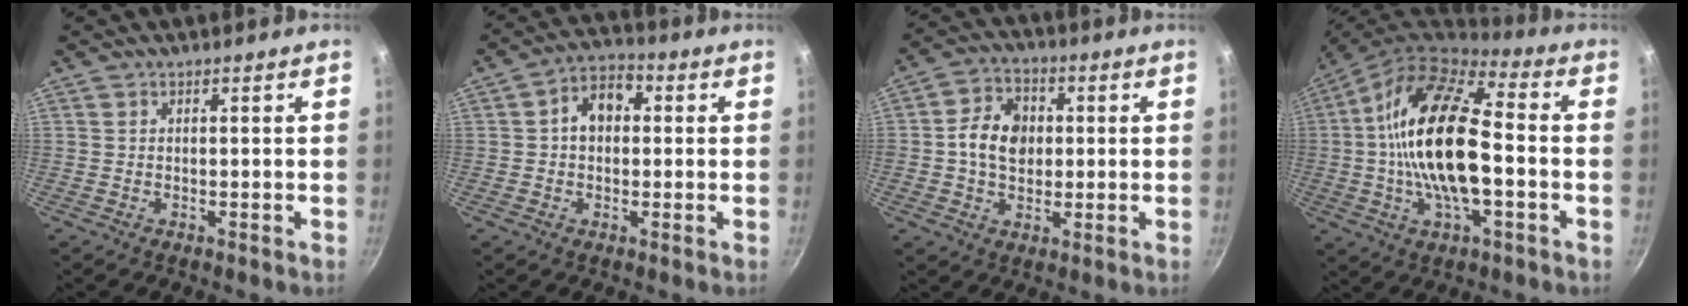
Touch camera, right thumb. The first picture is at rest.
{"total": 7.6, "force": [1.0, 5.5, 5.1], "torque": [-0.045, 0.019, 0.002]}
{"total": 9.4, "force": [0.6, 7.3, 5.9], "torque": [-0.078, 0.010, -0.002]}
{"total": 21.0, "force": [-1.2, 9.4, 18.7], "torque": [-0.339, 0.035, -0.041]}